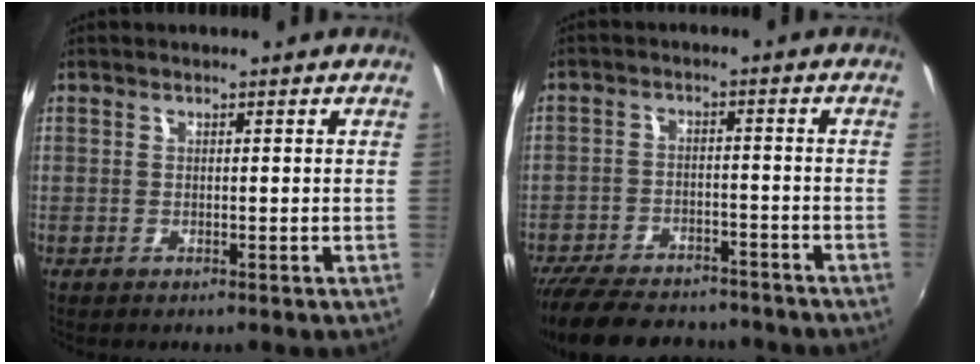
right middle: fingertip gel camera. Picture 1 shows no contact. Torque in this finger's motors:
{"motor_torque": [0.96, -1.18, 0.22, 0.10]}